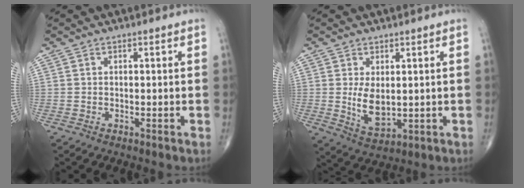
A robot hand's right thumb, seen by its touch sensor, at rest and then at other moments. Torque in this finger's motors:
{"motor_torque": [1.23, 3.32, 0.53, 0.43, 0.20]}